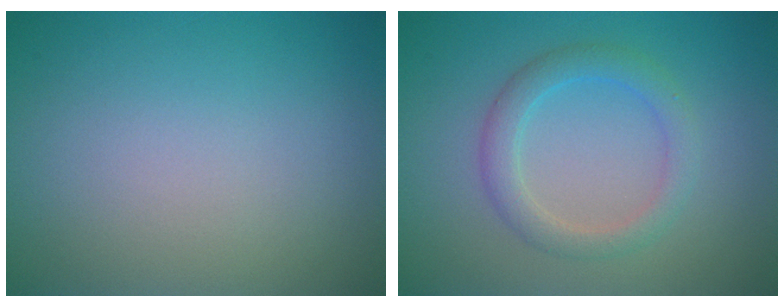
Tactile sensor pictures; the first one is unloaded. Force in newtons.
{"total": 2.9, "press": 2.9, "slide": 0.3}